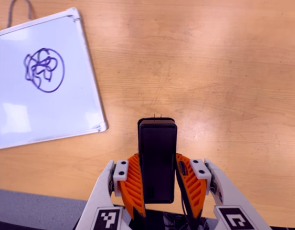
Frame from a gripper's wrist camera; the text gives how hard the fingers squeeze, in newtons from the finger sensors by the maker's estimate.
{"total": 4.6, "left": 3.2, "right": 6.0}